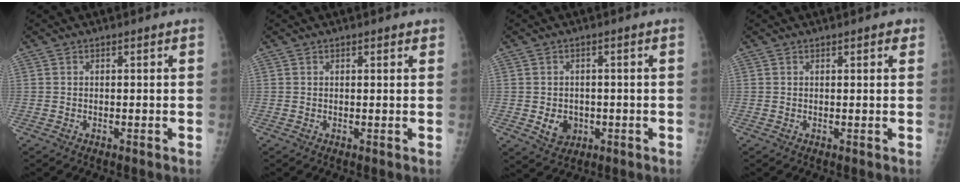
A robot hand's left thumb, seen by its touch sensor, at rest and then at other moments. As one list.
[{"total": 1.2, "force": [0.8, 0.6, 0.8], "torque": [-0.005, -0.001, 0.007]}, {"total": 4.8, "force": [-1.0, 4.0, 2.5], "torque": [-0.022, 0.003, -0.006]}, {"total": 1.7, "force": [0.9, 0.6, 1.2], "torque": [-0.010, -0.001, 0.010]}]